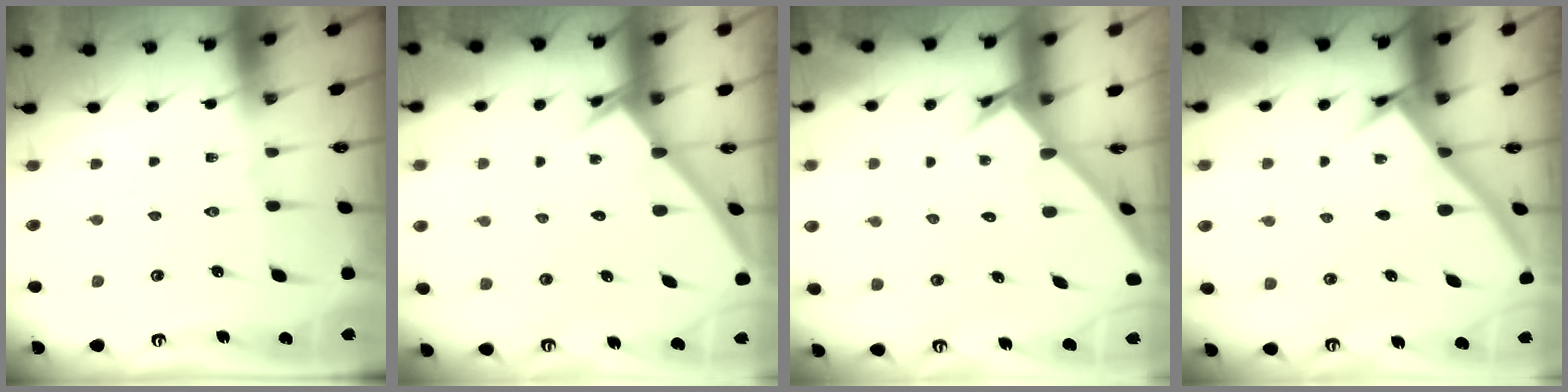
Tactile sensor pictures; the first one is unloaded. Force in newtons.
{"total": 2.6, "press": 2.6, "slide": 0.1}
{"total": 2.8, "press": 2.8, "slide": 0.3}
{"total": 3.0, "press": 3.0, "slide": 0.2}